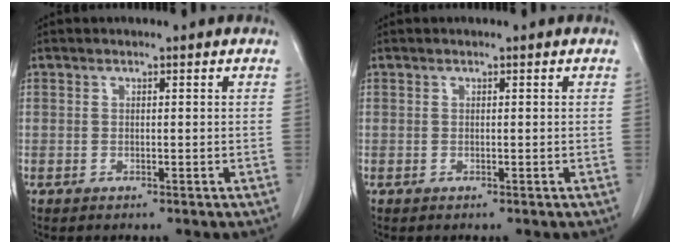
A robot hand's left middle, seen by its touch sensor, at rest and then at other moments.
{"total": 0.0}